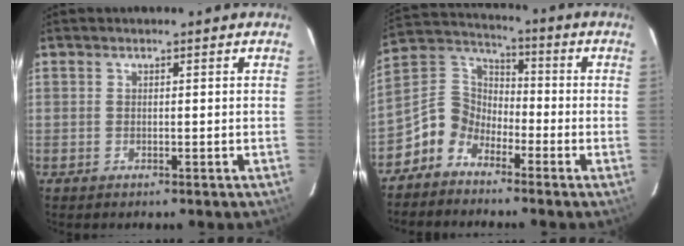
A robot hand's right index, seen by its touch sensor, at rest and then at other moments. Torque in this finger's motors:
{"motor_torque": [0.67, -0.64, 0.08, 0.00]}